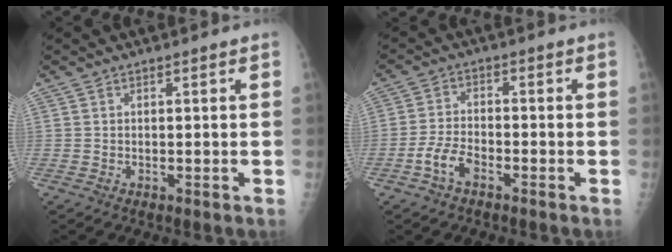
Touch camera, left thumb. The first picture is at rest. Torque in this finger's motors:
{"motor_torque": [-0.15, 0.38, -0.05, 0.06, 0.01]}